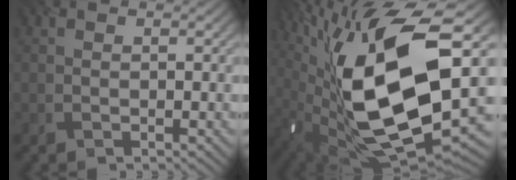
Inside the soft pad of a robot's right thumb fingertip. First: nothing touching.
{"total": 19.9, "force": [2.2, 8.7, 17.8], "torque": [-0.347, -0.003, 0.042]}